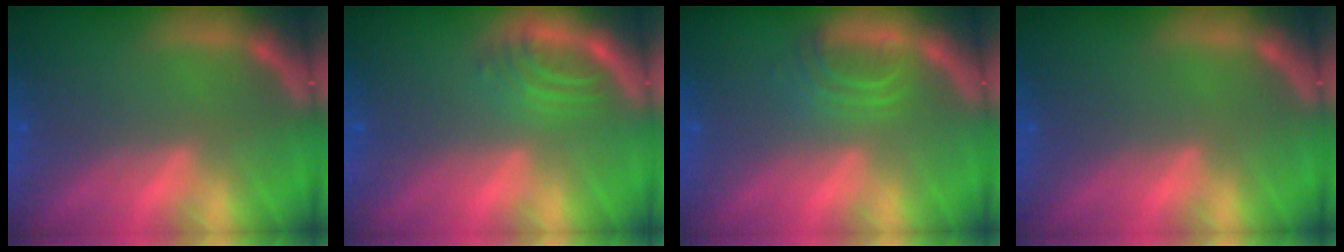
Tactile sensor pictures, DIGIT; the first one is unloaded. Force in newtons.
{"total": 2.9}
{"total": 2.9}
{"total": 0.0}